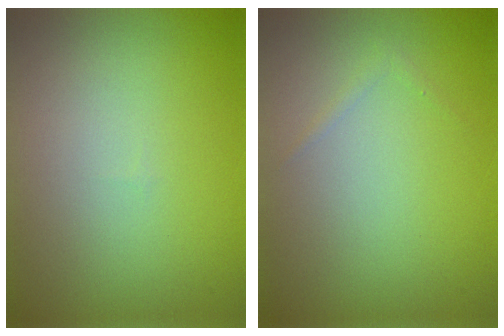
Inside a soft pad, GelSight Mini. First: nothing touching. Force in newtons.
{"total": 0.5, "press": 0.5, "slide": 0.0}